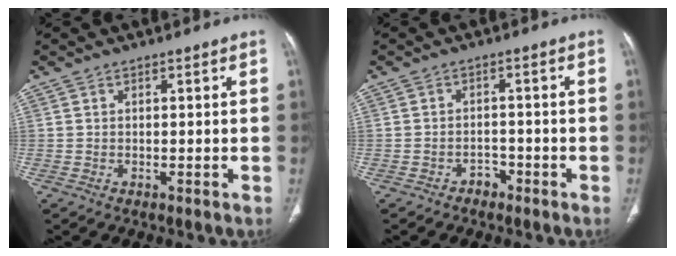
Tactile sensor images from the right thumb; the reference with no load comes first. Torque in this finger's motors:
{"motor_torque": [0.20, -0.38, 0.02, 0.03, 0.01]}